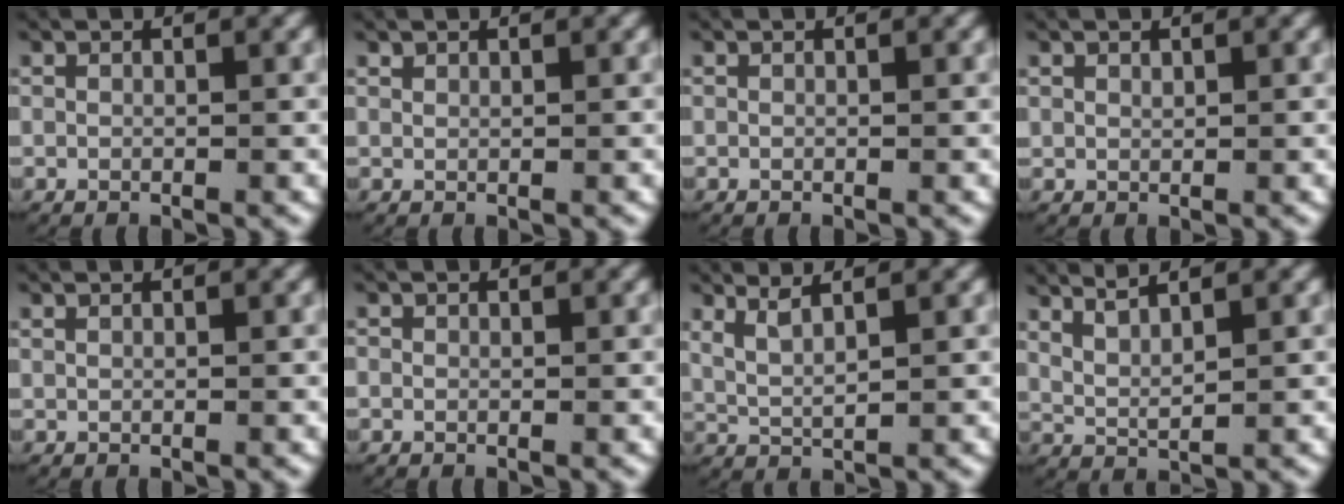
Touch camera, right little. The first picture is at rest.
{"total": 0.6, "force": [0.5, 0.1, 0.1], "torque": [-0.002, -0.002, 0.014]}
{"total": 0.0}
{"total": 0.6, "force": [0.4, 0.4, 0.2], "torque": [-0.006, -0.004, 0.016]}
{"total": 0.0}
{"total": 0.6, "force": [-0.1, 0.5, 0.2], "torque": [-0.004, -0.003, -0.001]}
{"total": 3.0, "force": [1.4, 1.6, 2.1], "torque": [-0.053, -0.004, 0.030]}
{"total": 3.8, "force": [2.3, 1.8, 2.4], "torque": [-0.056, -0.006, 0.044]}